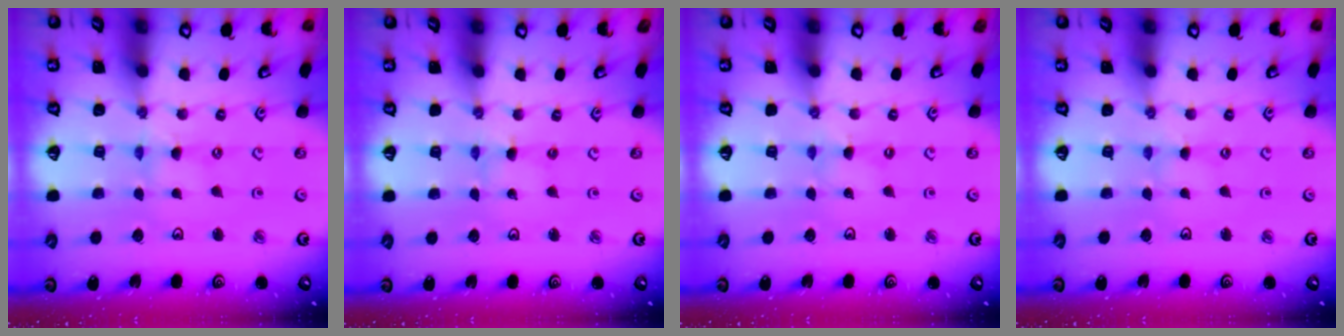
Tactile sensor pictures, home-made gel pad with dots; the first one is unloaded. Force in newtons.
{"total": 1.3, "press": 1.3, "slide": 0.1}
{"total": 0.0}
{"total": 0.8, "press": 0.8, "slide": 0.1}